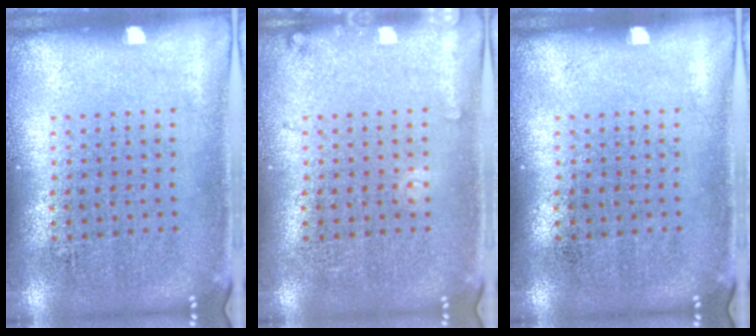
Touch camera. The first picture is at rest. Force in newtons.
{"total": 1.0, "press": 1.0, "slide": 0.1}
{"total": 0.0}